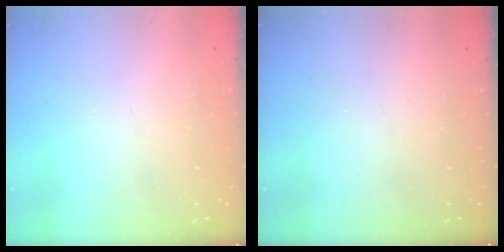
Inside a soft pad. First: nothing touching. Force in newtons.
{"total": 0.0}